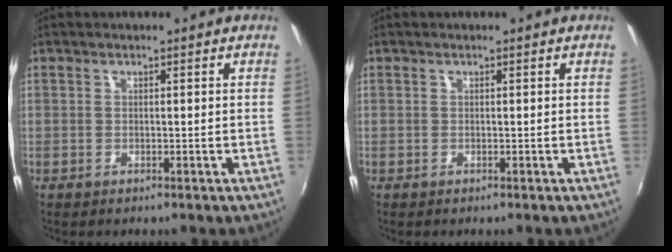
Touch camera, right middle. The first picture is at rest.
{"total": 0.0}